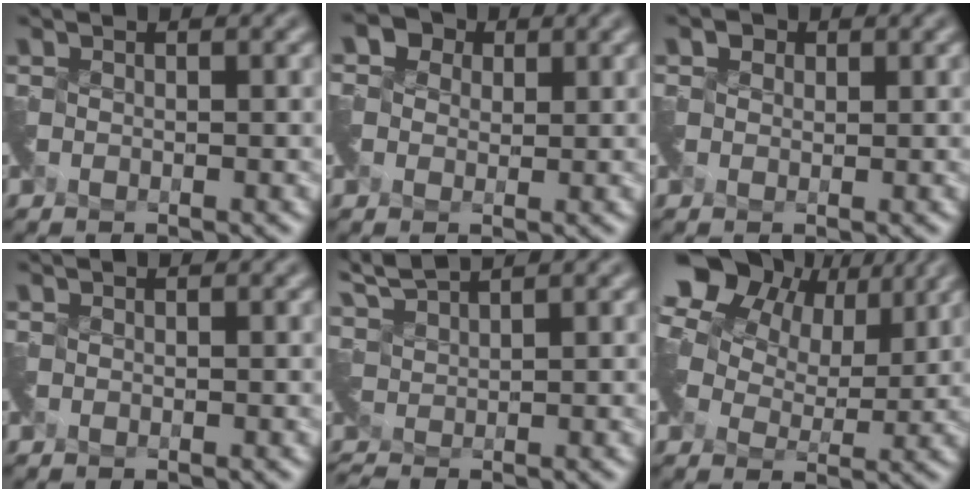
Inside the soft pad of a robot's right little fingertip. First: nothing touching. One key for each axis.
{"total": 2.6, "fx": 0.6, "fy": 2.5, "fz": 0.3, "tx": -0.012, "ty": 0.013, "tz": 0.002}
{"total": 1.2, "fx": 0.0, "fy": 1.0, "fz": -0.8, "tx": 0.015, "ty": 0.001, "tz": 0.001}
{"total": 0.0}
{"total": 2.7, "fx": 2.6, "fy": 0.1, "fz": 0.9, "tx": -0.025, "ty": 0.009, "tz": 0.055}
{"total": 11.7, "fx": 6.2, "fy": 7.2, "fz": 6.7, "tx": -0.140, "ty": 0.029, "tz": 0.096}